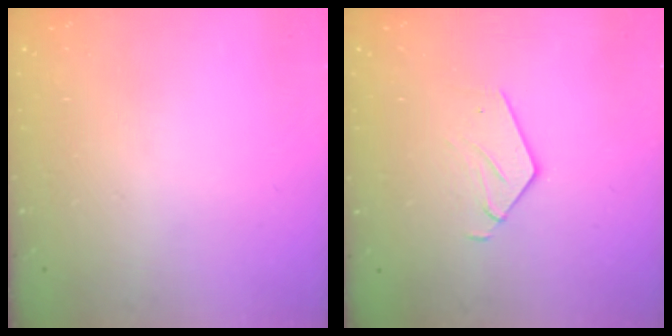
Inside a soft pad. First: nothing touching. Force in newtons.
{"total": 2.8, "press": 2.8, "slide": 0.2}